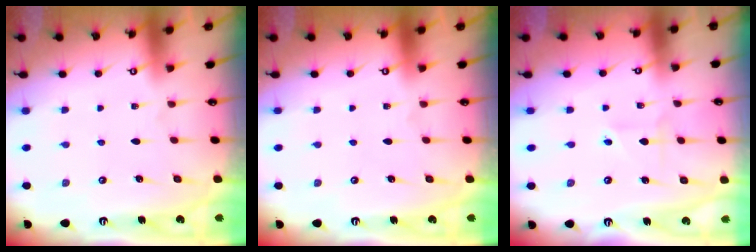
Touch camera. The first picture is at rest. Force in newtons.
{"total": 0.0}
{"total": 2.0, "press": 1.9, "slide": 0.5}